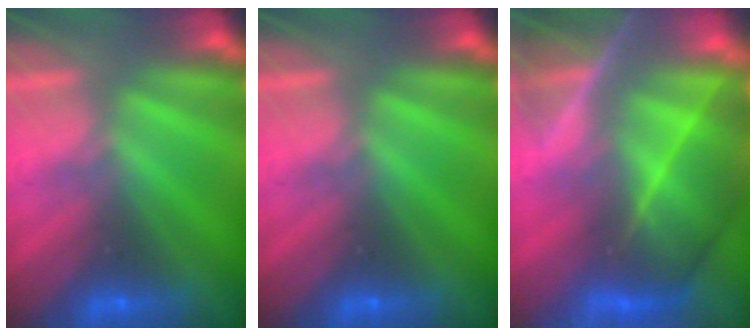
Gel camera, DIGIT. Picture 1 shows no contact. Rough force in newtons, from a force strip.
{"total": 0.0}
{"total": 6.9}